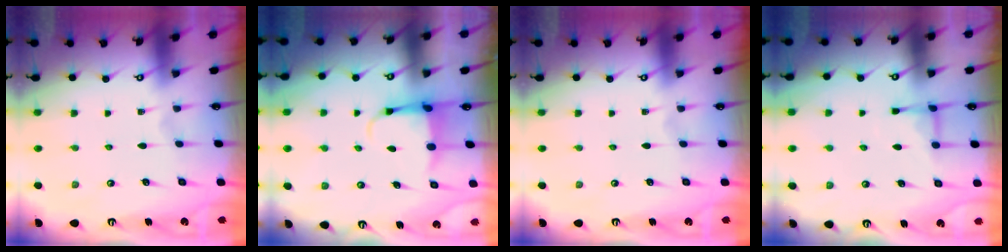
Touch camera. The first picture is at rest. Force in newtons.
{"total": 4.0, "press": 3.8, "slide": 1.0}
{"total": 0.0}
{"total": 4.4, "press": 4.3, "slide": 0.7}